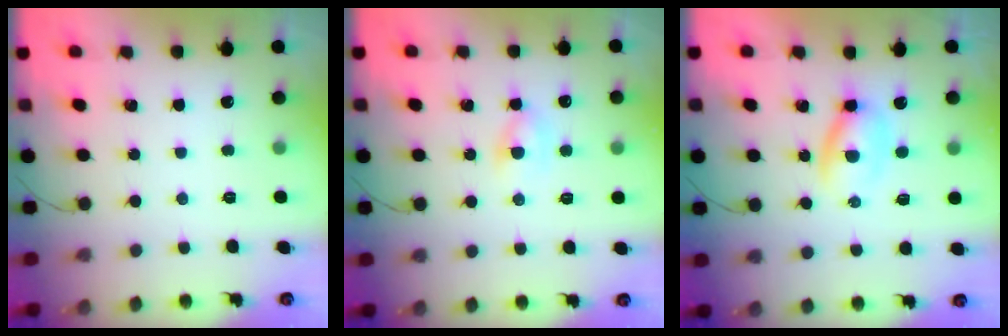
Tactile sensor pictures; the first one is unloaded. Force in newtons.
{"total": 3.4, "press": 3.2, "slide": 1.0}
{"total": 3.5, "press": 3.4, "slide": 0.9}